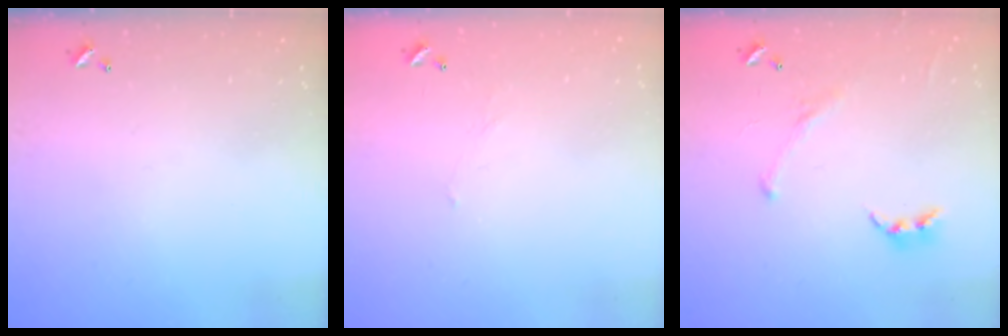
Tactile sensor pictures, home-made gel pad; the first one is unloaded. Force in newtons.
{"total": 6.0, "press": 6.0, "slide": 0.9}
{"total": 2.3, "press": 2.1, "slide": 1.0}